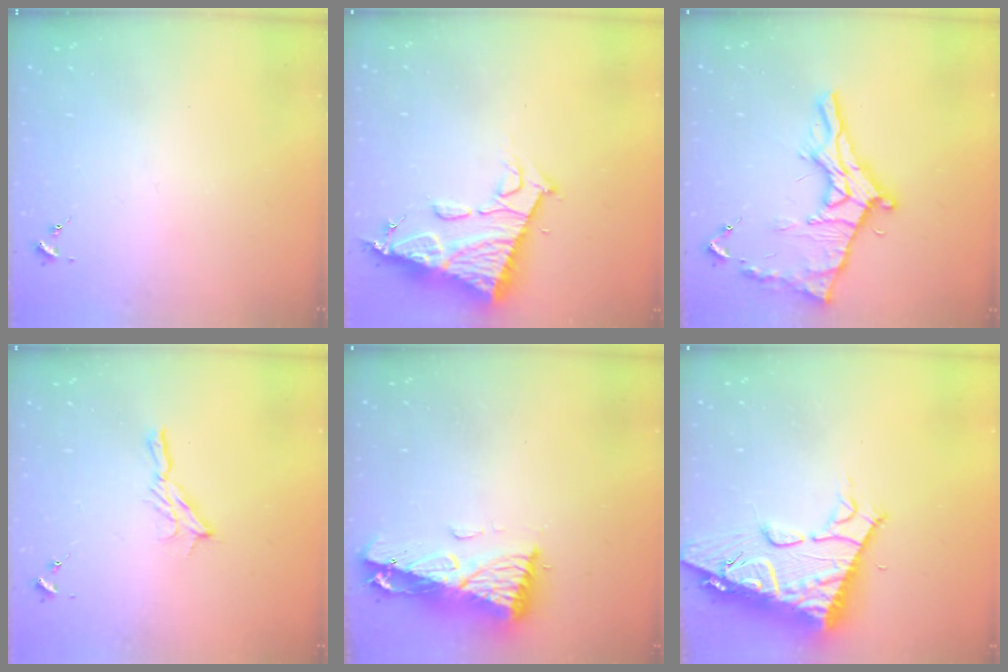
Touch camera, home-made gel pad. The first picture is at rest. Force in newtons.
{"total": 13.0, "press": 12.9, "slide": 1.3}
{"total": 17.3, "press": 17.3, "slide": 1.0}
{"total": 5.7, "press": 5.7, "slide": 0.4}
{"total": 11.0, "press": 11.0, "slide": 1.3}
{"total": 17.5, "press": 17.4, "slide": 1.8}